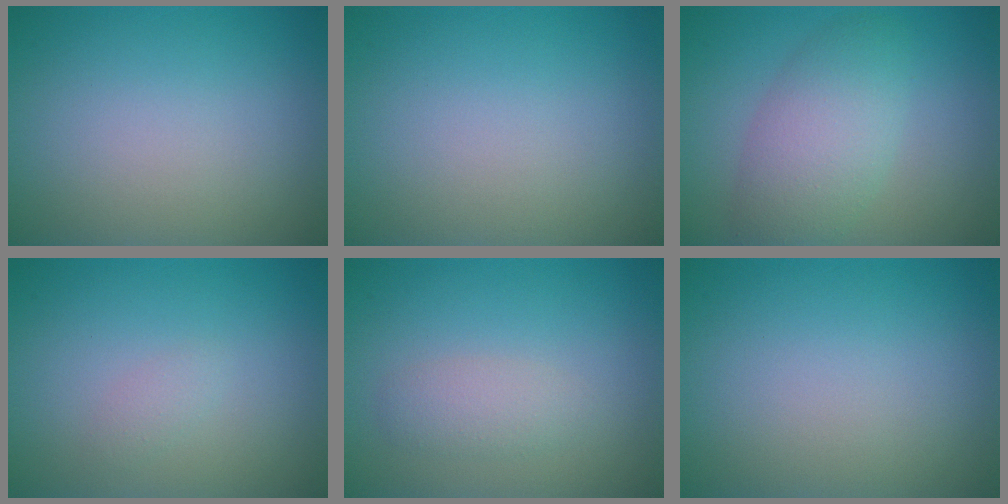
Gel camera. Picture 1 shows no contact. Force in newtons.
{"total": 0.0}
{"total": 5.1, "press": 5.1, "slide": 0.3}
{"total": 0.8, "press": 0.8, "slide": 0.0}
{"total": 1.9, "press": 1.9, "slide": 0.1}
{"total": 0.0}